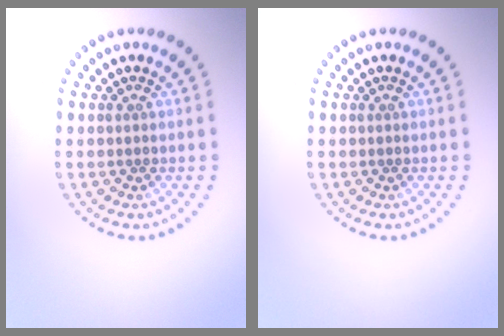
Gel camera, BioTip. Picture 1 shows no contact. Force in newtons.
{"total": 0.0}